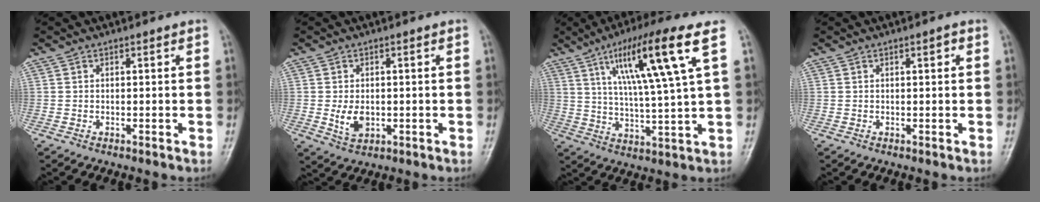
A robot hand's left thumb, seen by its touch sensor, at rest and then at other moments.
{"total": 4.2, "force": [-0.6, 2.9, 3.0], "torque": [-0.046, -0.003, -0.003]}
{"total": 16.2, "force": [6.6, 1.1, 14.7], "torque": [-0.260, -0.015, 0.111]}
{"total": 1.2, "force": [0.4, 0.3, 1.1], "torque": [-0.016, 0.002, 0.004]}